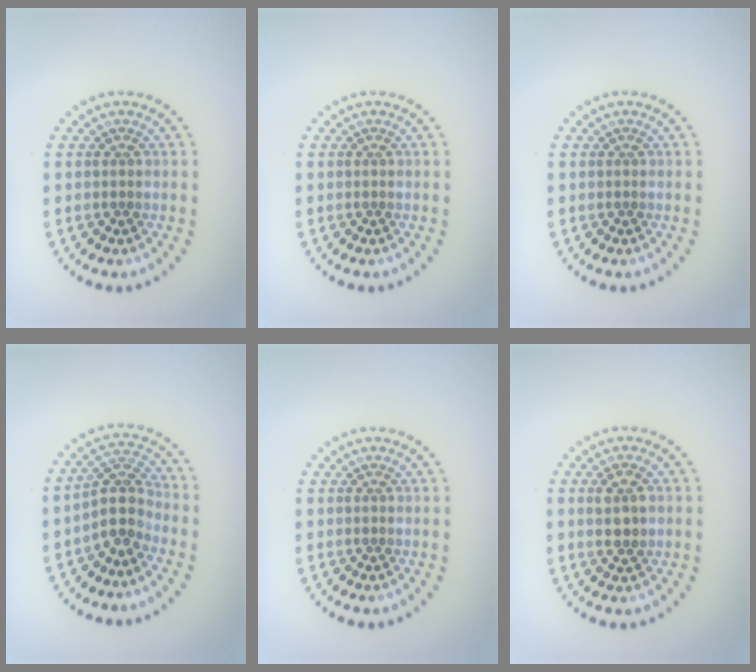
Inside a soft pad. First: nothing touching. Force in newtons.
{"total": 0.0}
{"total": 0.0}
{"total": 3.4, "press": 2.7, "slide": 2.1}
{"total": 0.0}
{"total": 2.5, "press": 2.5, "slide": 0.4}